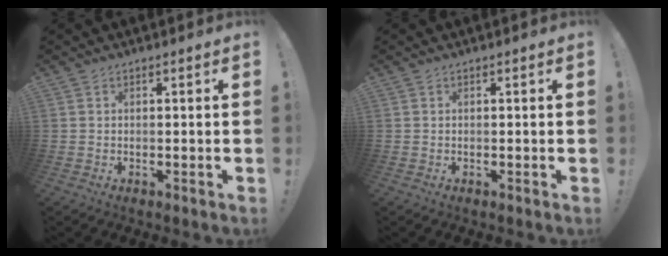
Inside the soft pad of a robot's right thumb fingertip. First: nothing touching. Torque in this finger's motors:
{"motor_torque": [-0.01, 0.01, -0.07, 0.07, 0.02]}